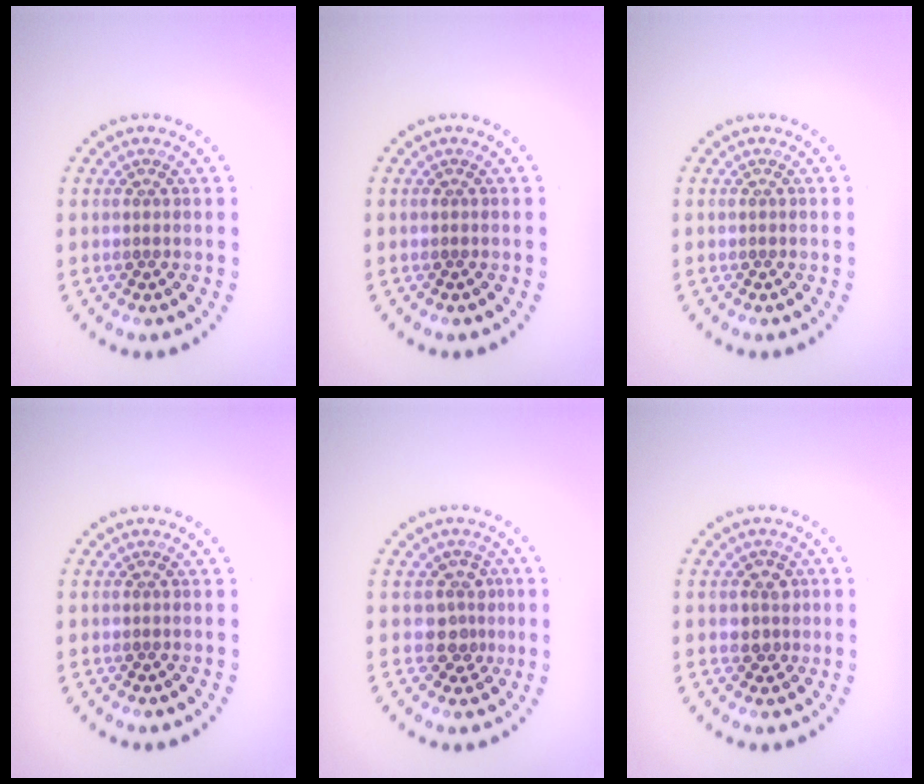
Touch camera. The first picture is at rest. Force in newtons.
{"total": 0.0}
{"total": 0.0}
{"total": 0.0}
{"total": 2.3, "press": 1.8, "slide": 1.4}
{"total": 1.8, "press": 1.6, "slide": 0.7}